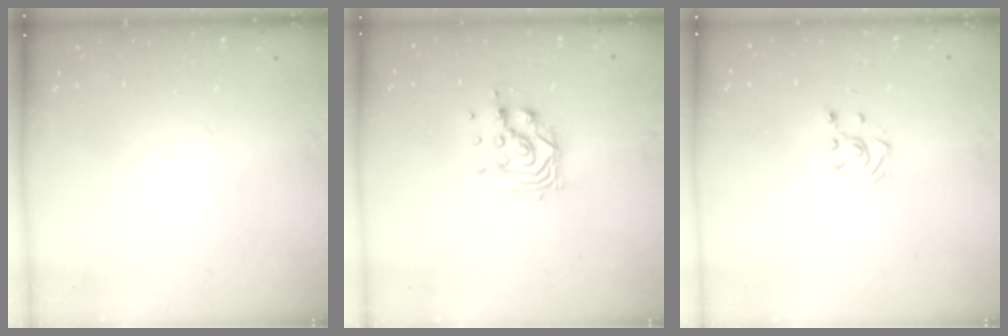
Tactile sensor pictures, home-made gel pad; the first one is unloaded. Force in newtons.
{"total": 9.3, "press": 9.3, "slide": 0.9}
{"total": 2.8, "press": 2.7, "slide": 0.7}